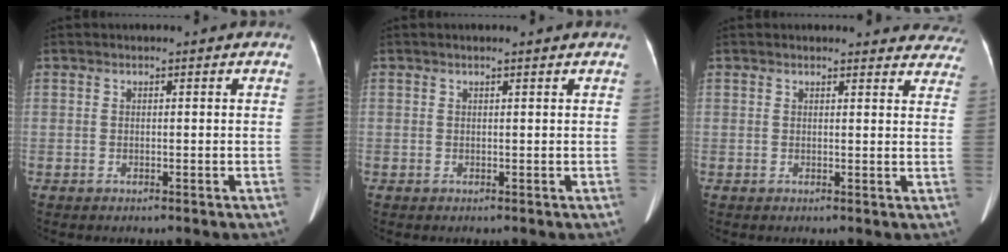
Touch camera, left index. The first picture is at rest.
{"total": 0.9, "force": [0.7, 0.3, 0.4], "torque": [-0.009, 0.021, 0.011]}
{"total": 13.5, "force": [12.9, 3.5, 2.0], "torque": [0.021, -0.030, 0.111]}